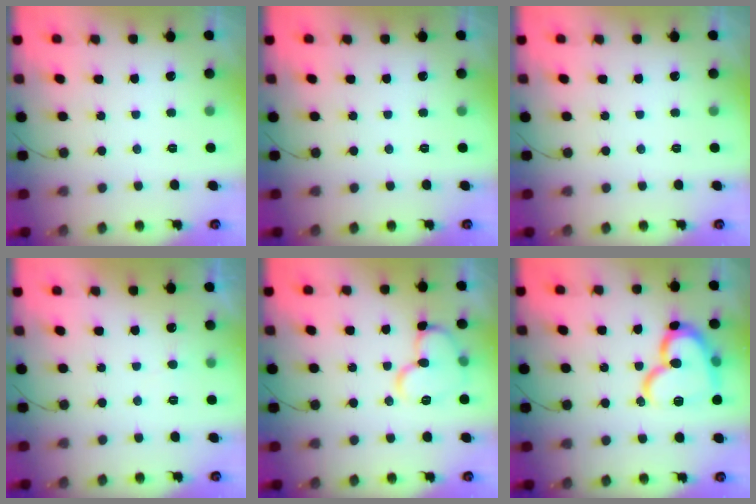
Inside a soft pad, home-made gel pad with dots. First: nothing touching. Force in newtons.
{"total": 0.0}
{"total": 0.0}
{"total": 4.1, "press": 4.1, "slide": 0.4}
{"total": 11.3, "press": 11.3, "slide": 0.6}
{"total": 18.2, "press": 18.1, "slide": 2.1}